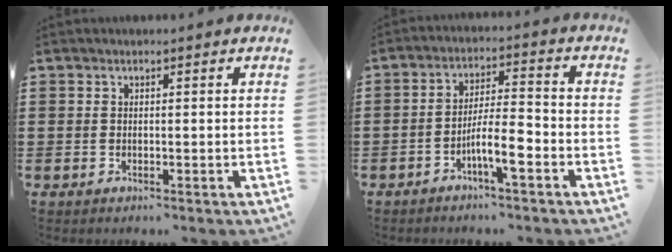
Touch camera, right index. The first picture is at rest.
{"total": 6.5, "force": [-3.3, 1.2, 5.5], "torque": [-0.107, 0.001, -0.063]}